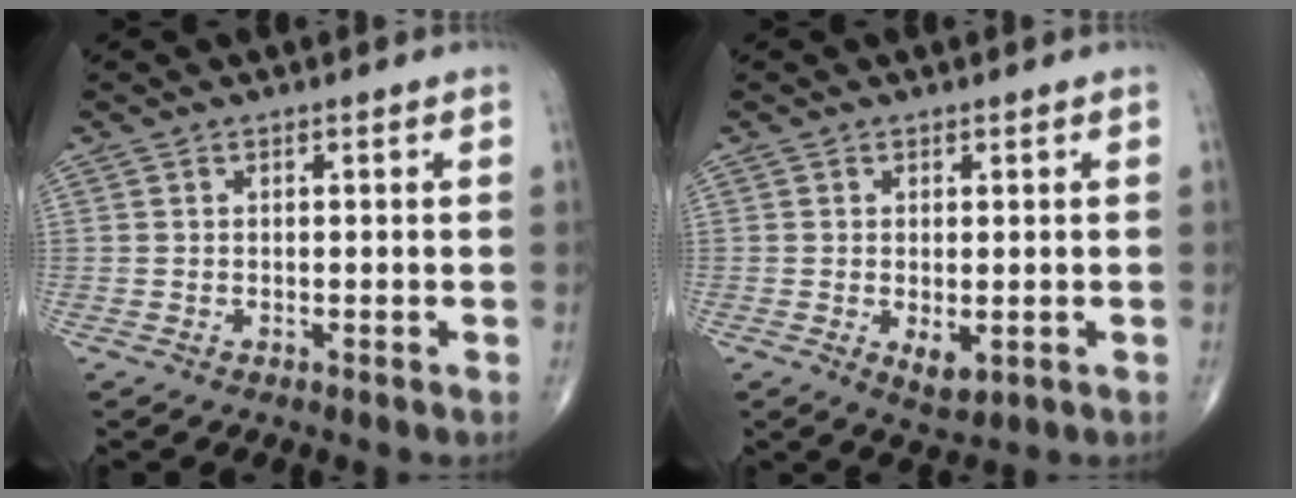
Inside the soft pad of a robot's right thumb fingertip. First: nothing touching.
{"total": 3.4, "force": [-0.7, 1.7, 2.9], "torque": [-0.038, -0.008, -0.003]}